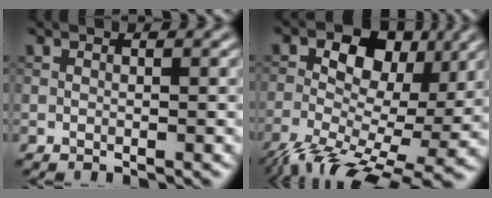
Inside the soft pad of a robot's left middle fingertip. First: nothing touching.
{"total": 12.3, "force": [-2.2, 7.0, 9.8], "torque": [-0.150, 0.003, -0.048]}